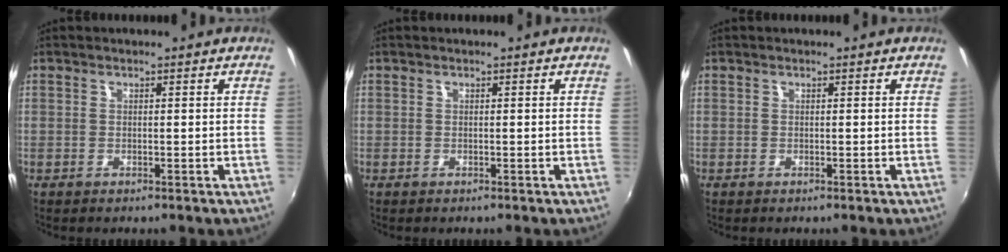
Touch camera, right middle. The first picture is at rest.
{"total": 0.0}
{"total": 0.0}